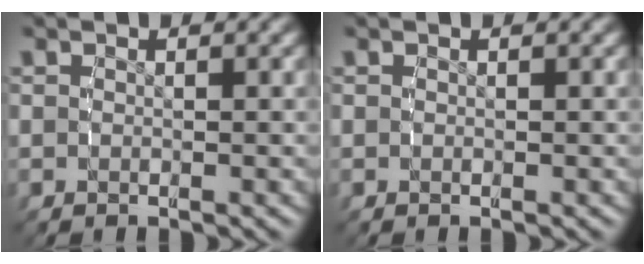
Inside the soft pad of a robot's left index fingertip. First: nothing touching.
{"total": 0.0}